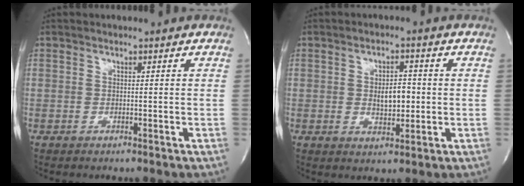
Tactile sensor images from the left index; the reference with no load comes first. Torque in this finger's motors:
{"motor_torque": [0.37, 0.02, 0.11, 0.06]}